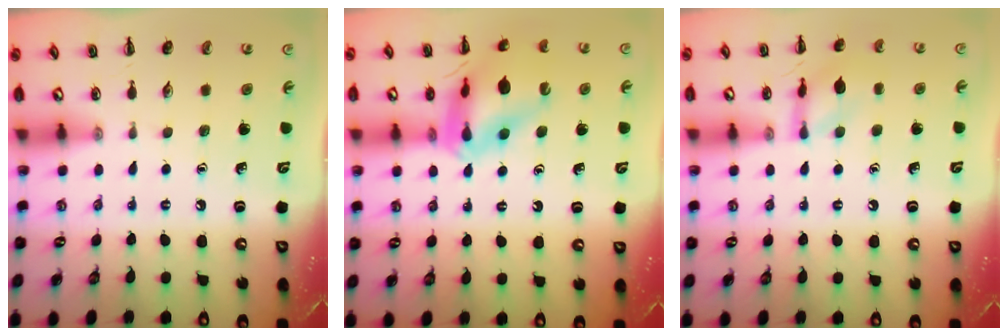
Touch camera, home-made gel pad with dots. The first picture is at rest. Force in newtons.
{"total": 15.7, "press": 15.5, "slide": 2.3}
{"total": 9.7, "press": 9.7, "slide": 0.6}